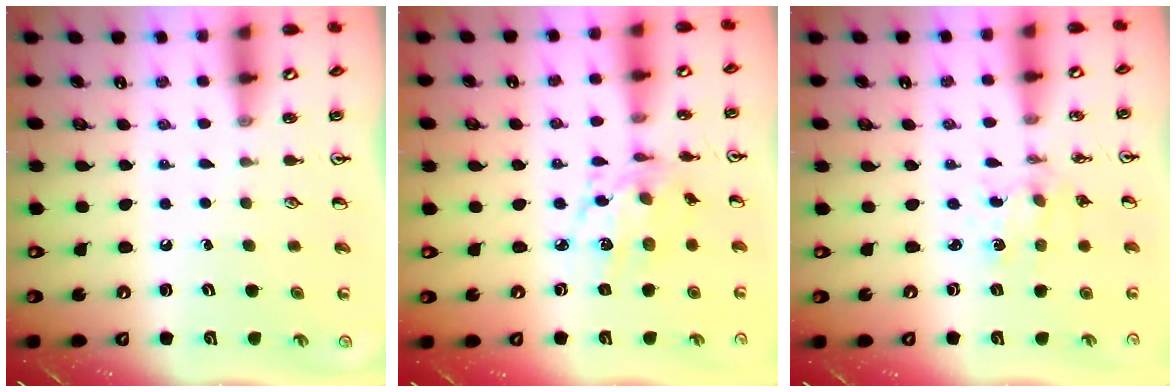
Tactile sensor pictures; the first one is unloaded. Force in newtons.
{"total": 10.5, "press": 10.4, "slide": 0.6}
{"total": 1.8, "press": 1.8, "slide": 0.3}